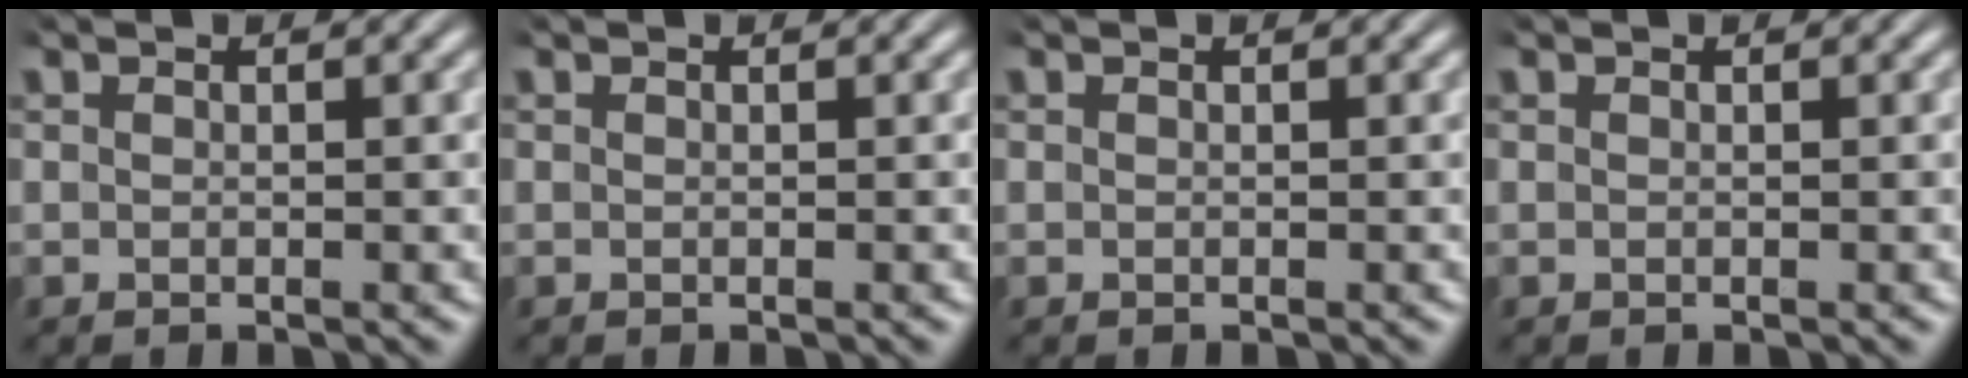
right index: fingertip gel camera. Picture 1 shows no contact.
{"total": 0.0}
{"total": 0.0}
{"total": 0.0}